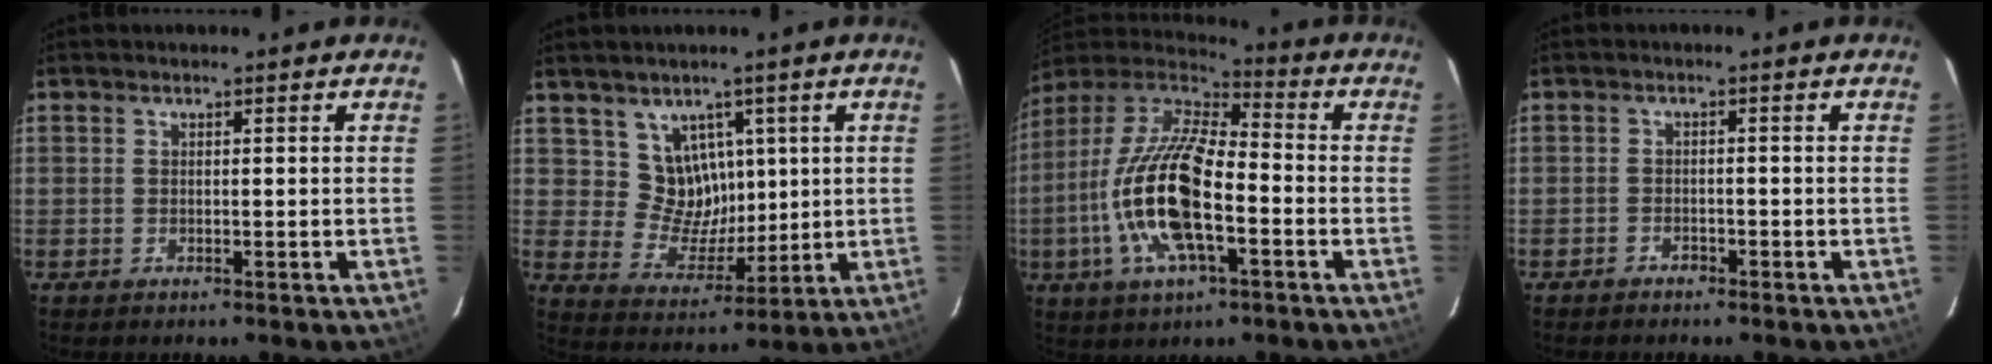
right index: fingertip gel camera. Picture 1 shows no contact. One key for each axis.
{"total": 8.4, "fx": 3.6, "fy": 7.2, "fz": 2.2, "tx": -0.038, "ty": 0.005, "tz": 0.081}
{"total": 19.2, "fx": -5.1, "fy": 7.2, "fz": 17.1, "tx": -0.348, "ty": -0.009, "tz": -0.105}
{"total": 1.8, "fx": -1.6, "fy": 0.9, "fz": 0.2, "tx": -0.010, "ty": 0.003, "tz": -0.028}